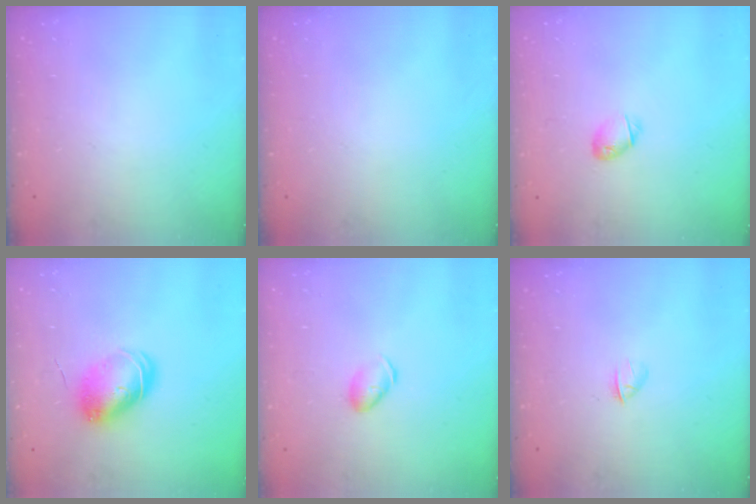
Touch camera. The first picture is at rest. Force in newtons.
{"total": 0.0}
{"total": 4.2, "press": 4.1, "slide": 0.7}
{"total": 9.2, "press": 9.2, "slide": 0.3}
{"total": 5.9, "press": 5.8, "slide": 1.0}
{"total": 1.7, "press": 1.6, "slide": 0.5}